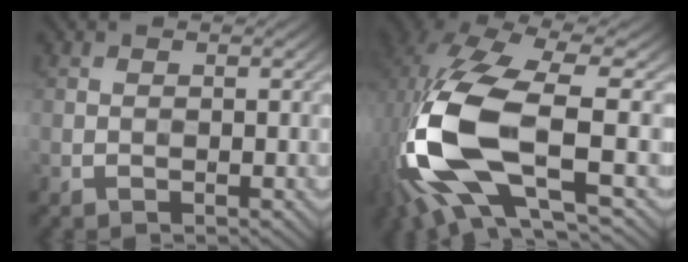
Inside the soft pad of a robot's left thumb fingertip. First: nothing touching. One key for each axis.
{"total": 17.2, "fx": -3.3, "fy": 7.9, "fz": 14.9, "tx": -0.363, "ty": -0.019, "tz": -0.055}